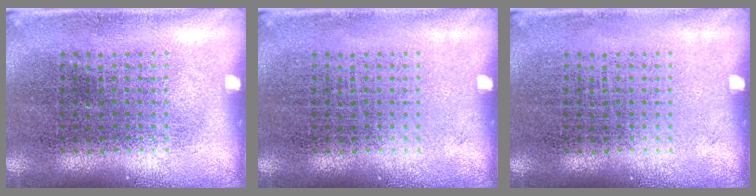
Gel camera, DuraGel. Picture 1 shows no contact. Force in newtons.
{"total": 0.0}
{"total": 0.0}